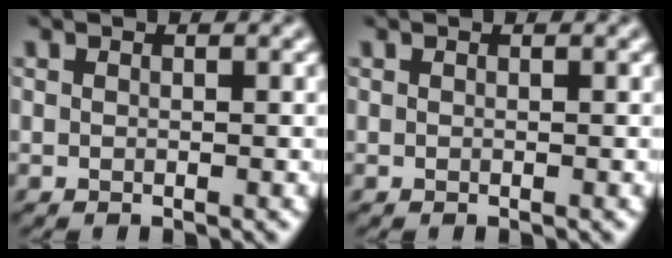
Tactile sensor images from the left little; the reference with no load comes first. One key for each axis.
{"total": 0.0}